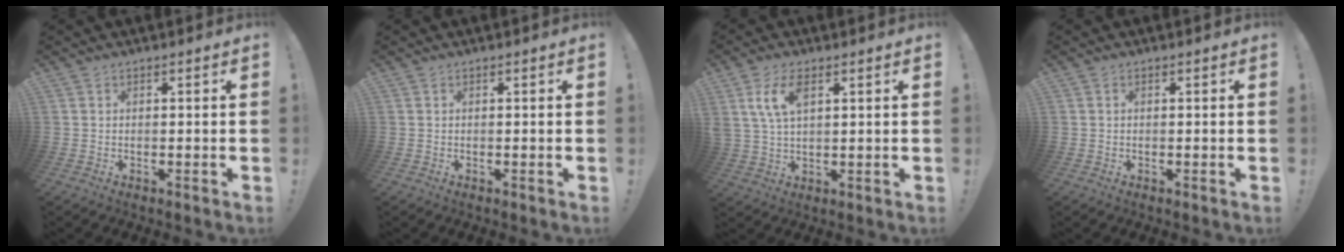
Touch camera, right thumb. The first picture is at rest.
{"total": 0.0}
{"total": 8.0, "force": [3.2, 3.9, 6.2], "torque": [-0.127, -0.005, 0.057]}
{"total": 0.0}